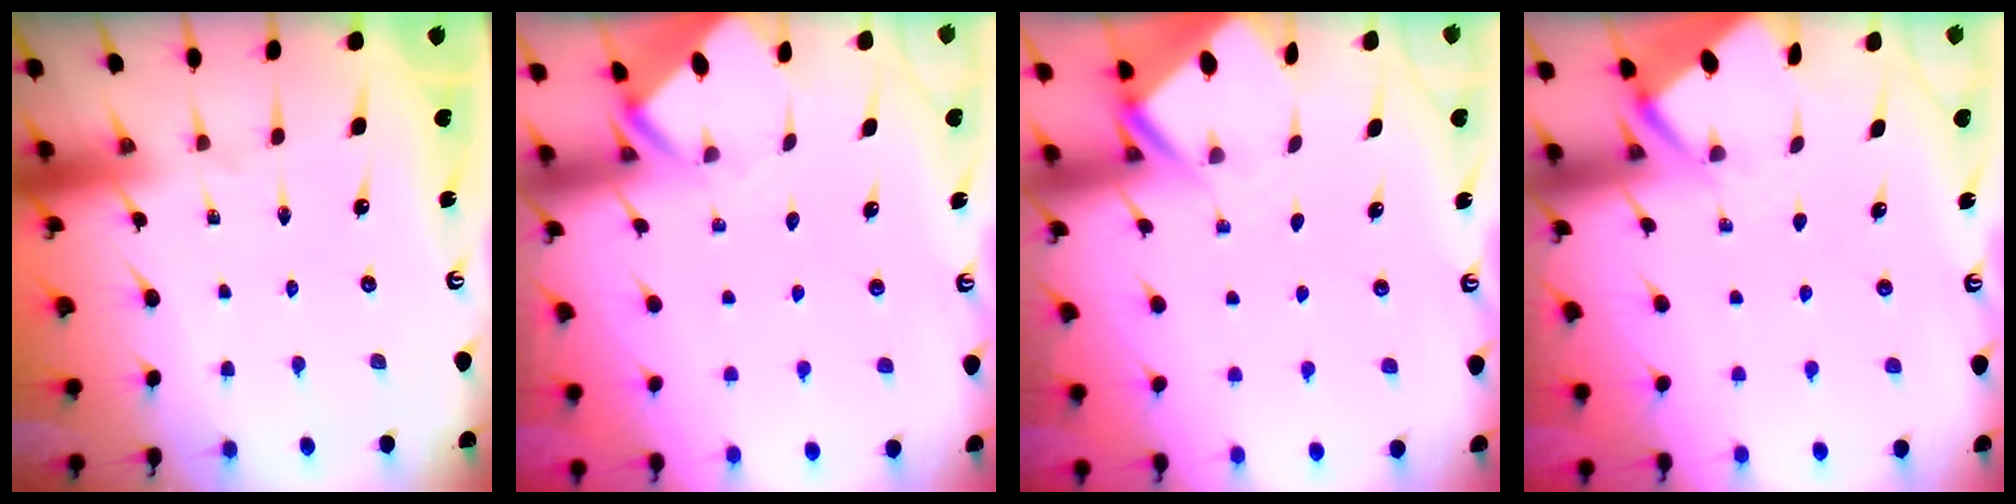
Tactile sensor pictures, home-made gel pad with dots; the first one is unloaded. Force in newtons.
{"total": 2.9, "press": 2.9, "slide": 0.1}
{"total": 2.6, "press": 2.6, "slide": 0.1}
{"total": 2.8, "press": 2.8, "slide": 0.4}